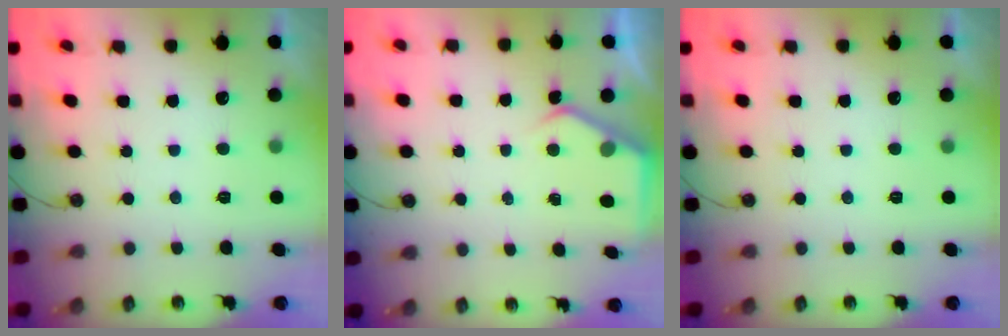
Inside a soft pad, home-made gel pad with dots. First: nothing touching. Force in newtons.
{"total": 3.7, "press": 3.6, "slide": 0.5}
{"total": 0.0}